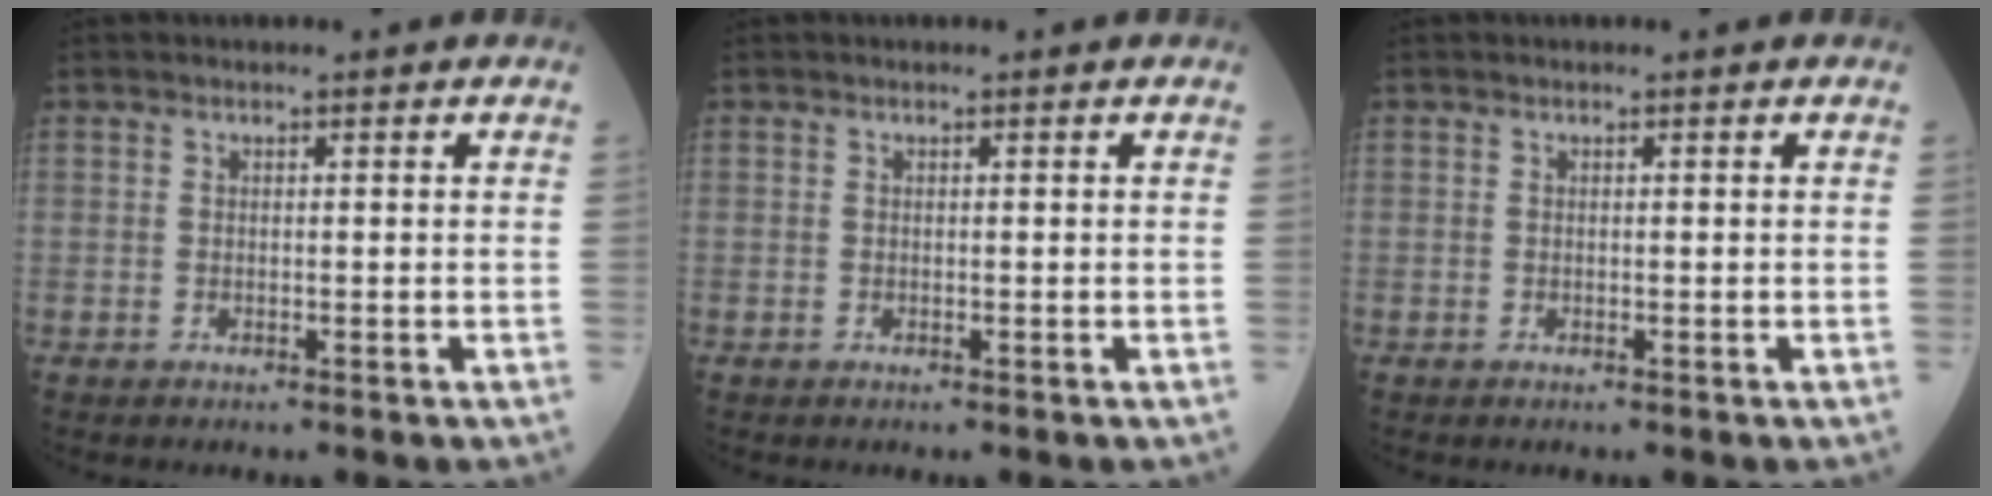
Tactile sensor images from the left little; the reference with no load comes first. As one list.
[{"total": 0.0}, {"total": 0.0}]